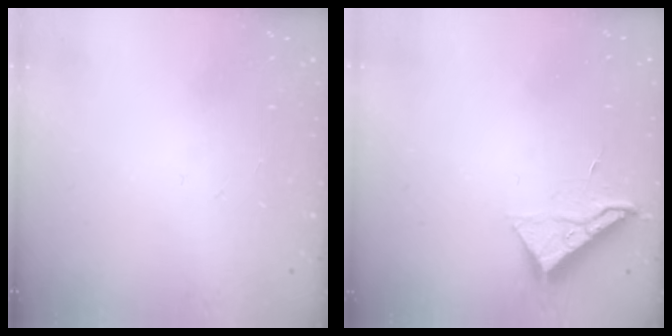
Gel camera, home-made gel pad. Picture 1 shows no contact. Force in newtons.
{"total": 7.3, "press": 7.2, "slide": 0.5}